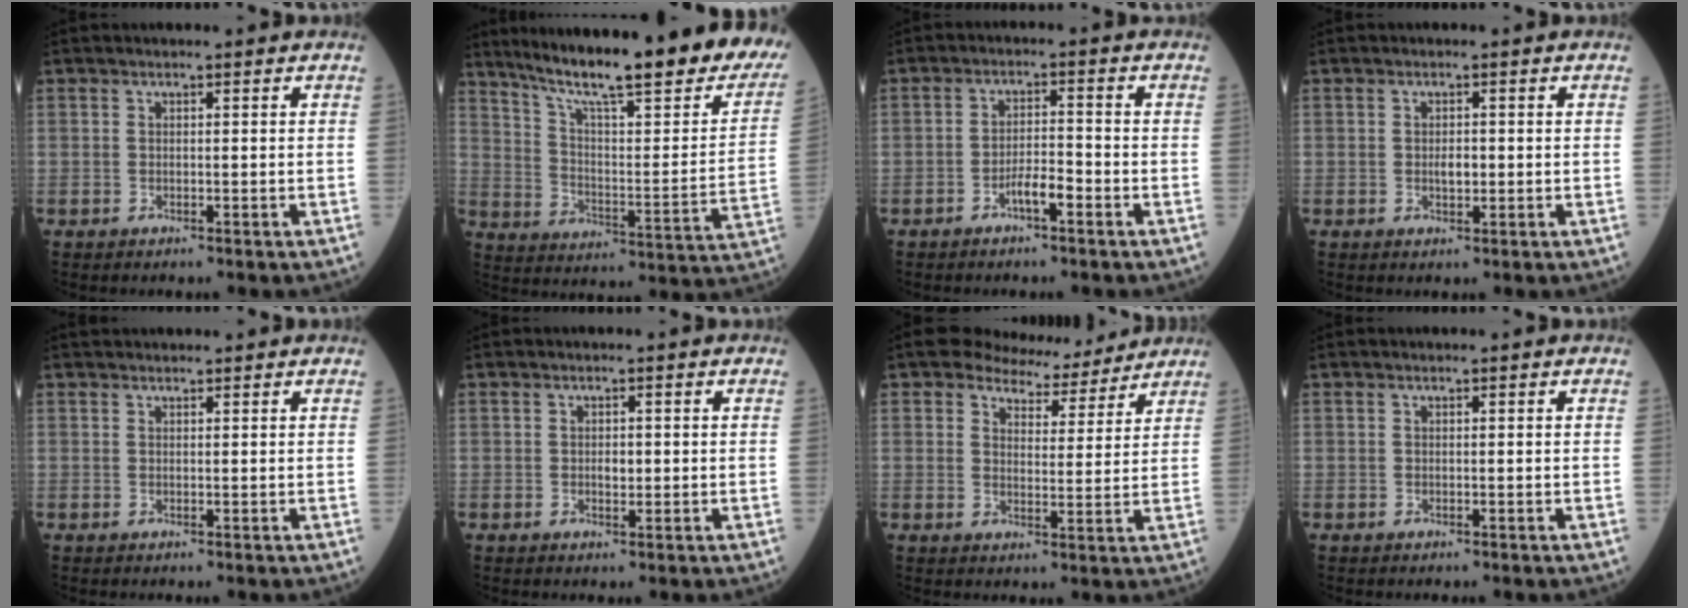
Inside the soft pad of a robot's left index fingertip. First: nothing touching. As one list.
[{"total": 30.4, "force": [24.4, 3.6, 17.7], "torque": [-0.272, -0.057, 0.326]}, {"total": 3.5, "force": [-2.1, 0.7, 2.7], "torque": [-0.050, 0.003, -0.040]}, {"total": 1.7, "force": [-0.1, 0.9, 1.5], "torque": [-0.026, 0.000, 0.000]}, {"total": 2.9, "force": [2.8, 0.4, 0.7], "torque": [-0.007, 0.031, 0.041]}, {"total": 1.5, "force": [-0.1, 0.8, 1.2], "torque": [-0.021, 0.001, 0.000]}, {"total": 7.1, "force": [6.5, 2.6, 1.0], "torque": [-0.017, 0.004, 0.090]}, {"total": 0.0}]